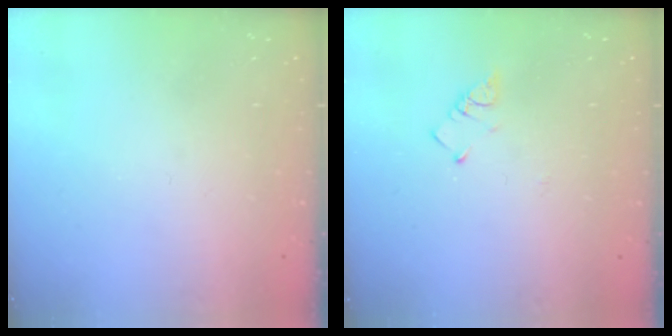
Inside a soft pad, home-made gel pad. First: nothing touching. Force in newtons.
{"total": 3.0, "press": 3.0, "slide": 0.4}